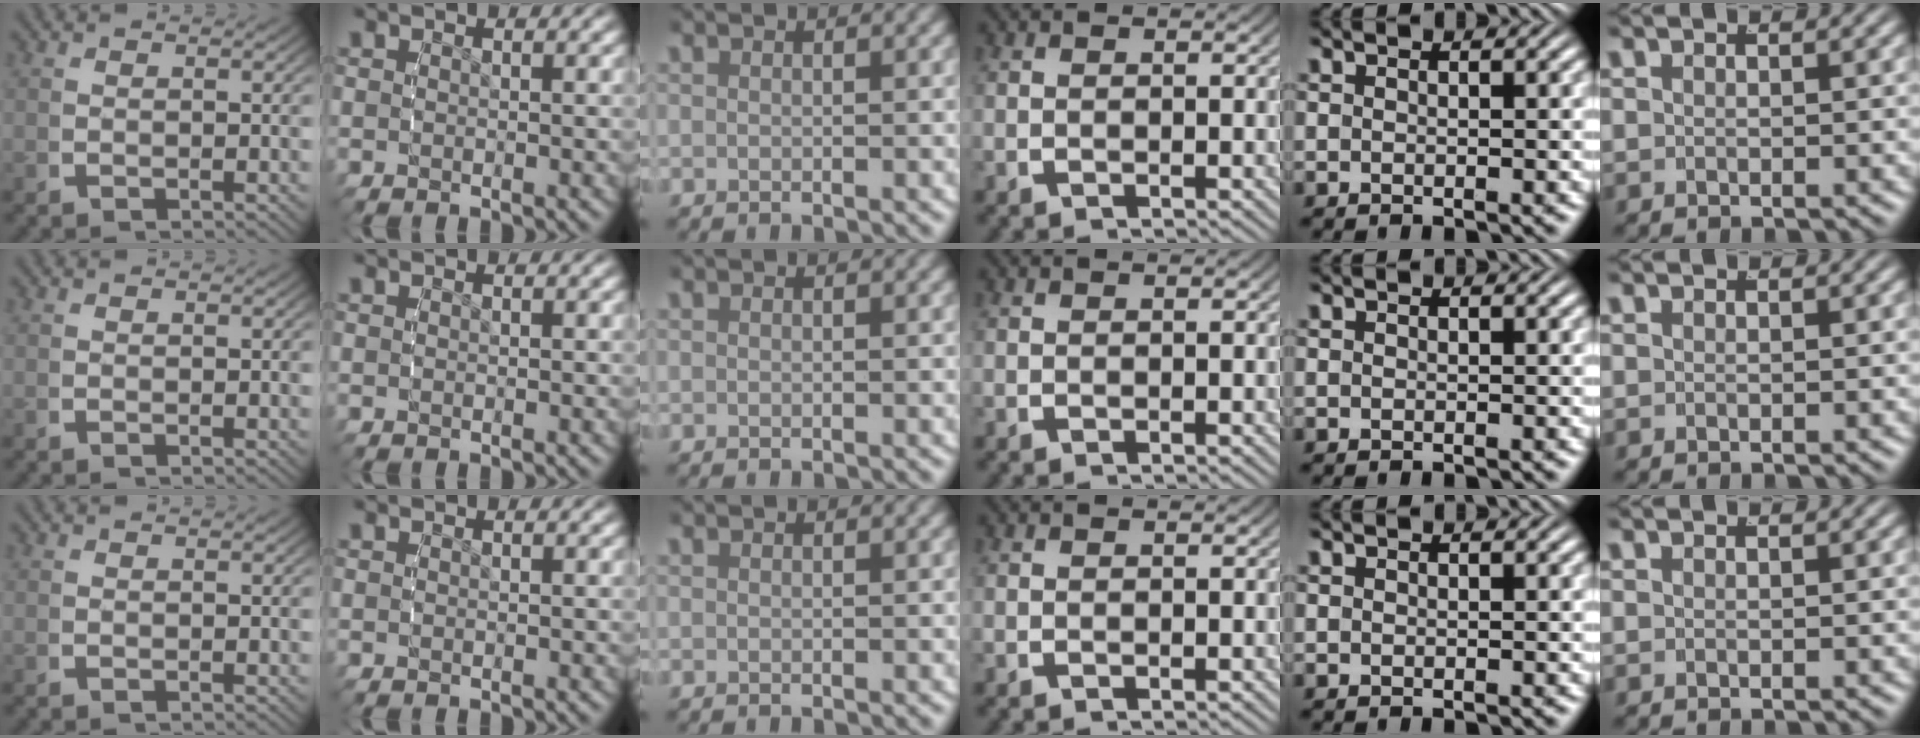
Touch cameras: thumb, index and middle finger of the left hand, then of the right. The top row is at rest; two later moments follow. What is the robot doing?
{"motion": "reach", "object": "button"}